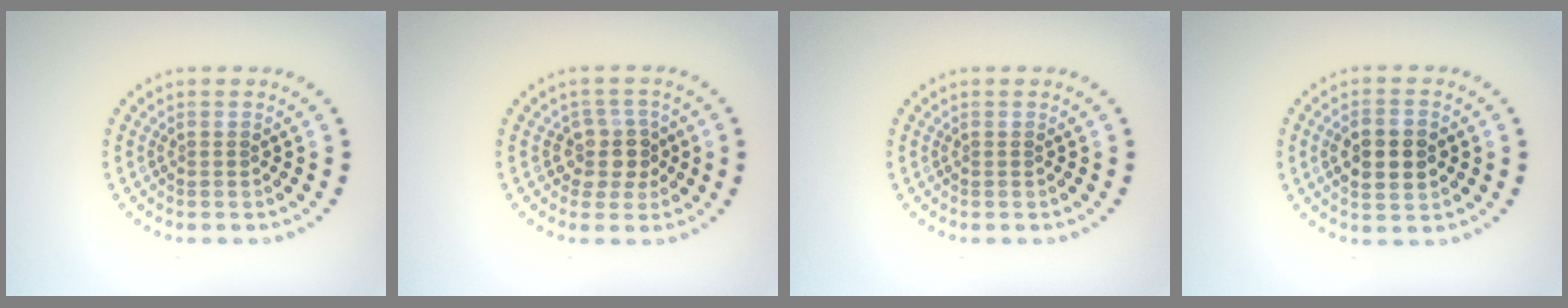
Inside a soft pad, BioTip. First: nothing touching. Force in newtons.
{"total": 2.8, "press": 2.4, "slide": 1.5}
{"total": 0.0}
{"total": 3.7, "press": 3.7, "slide": 0.3}